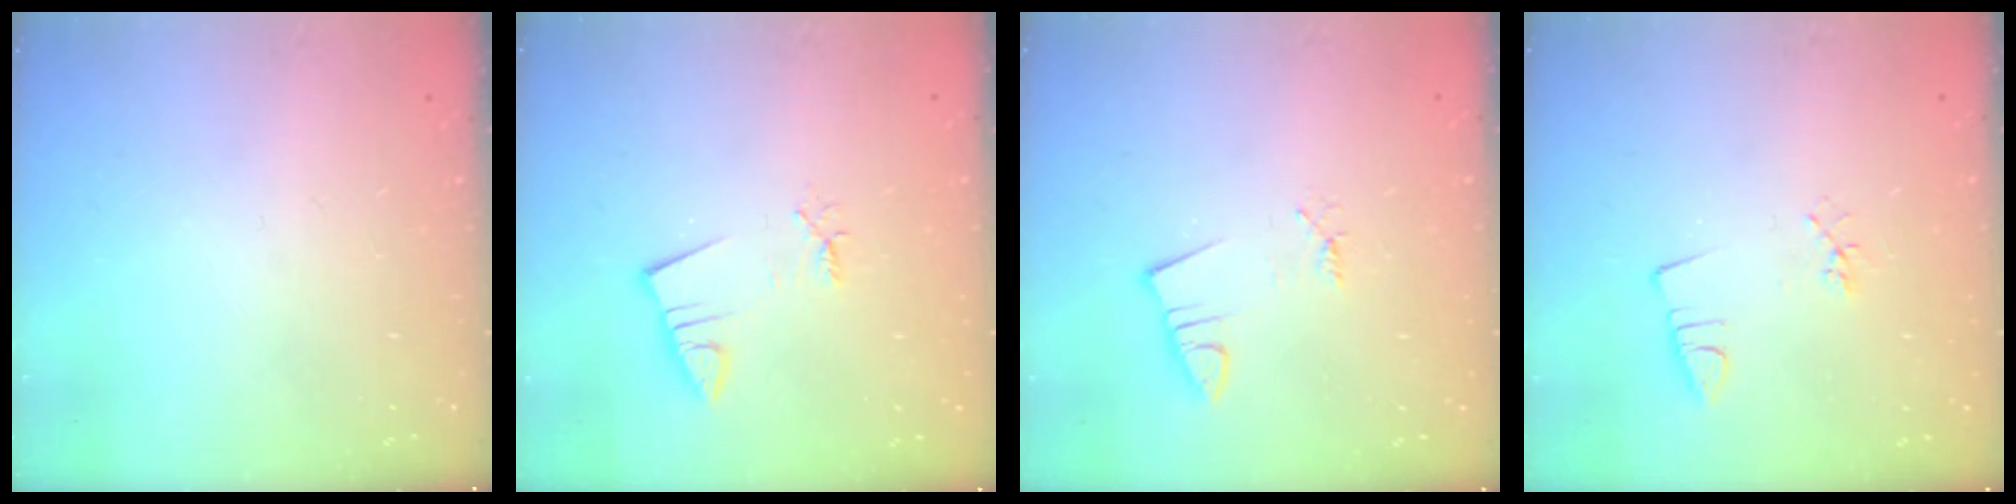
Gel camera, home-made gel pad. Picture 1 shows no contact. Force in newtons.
{"total": 2.4, "press": 2.4, "slide": 0.3}
{"total": 1.1, "press": 1.1, "slide": 0.0}
{"total": 2.3, "press": 1.9, "slide": 1.4}